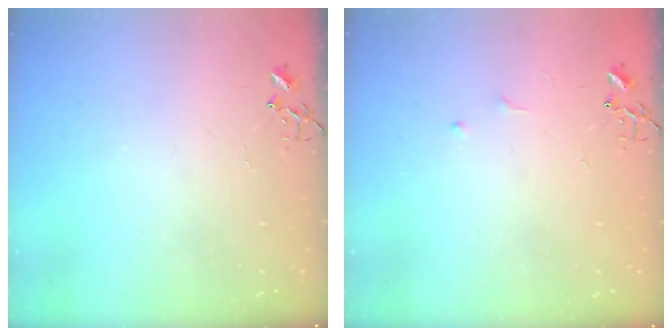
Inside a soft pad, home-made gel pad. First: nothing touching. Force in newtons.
{"total": 6.0, "press": 6.0, "slide": 0.7}